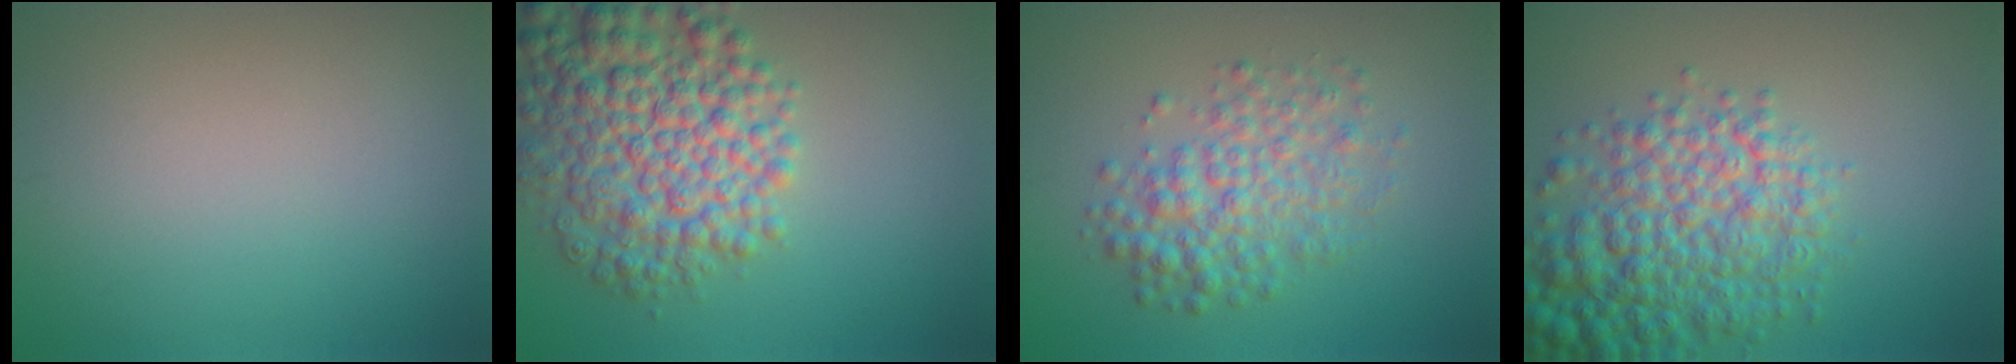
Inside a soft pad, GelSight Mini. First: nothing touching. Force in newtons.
{"total": 8.7, "press": 8.7, "slide": 0.2}
{"total": 4.5, "press": 4.5, "slide": 0.0}
{"total": 7.6, "press": 7.6, "slide": 0.2}